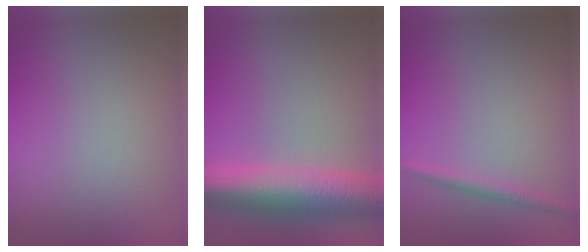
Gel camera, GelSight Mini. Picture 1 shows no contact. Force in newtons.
{"total": 9.9, "press": 9.9, "slide": 0.3}
{"total": 1.4, "press": 1.4, "slide": 0.1}